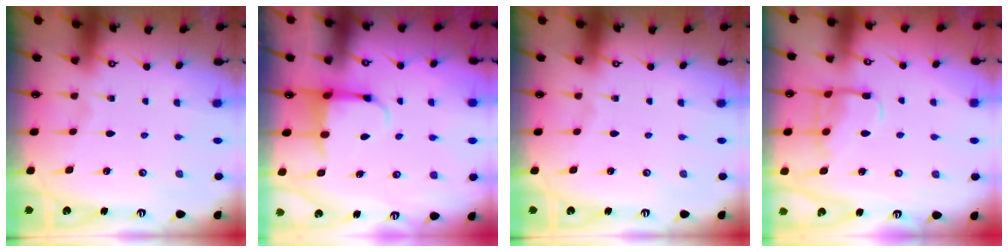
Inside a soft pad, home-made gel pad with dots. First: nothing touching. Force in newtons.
{"total": 3.9, "press": 3.8, "slide": 1.1}
{"total": 0.0}
{"total": 11.1, "press": 11.0, "slide": 1.0}